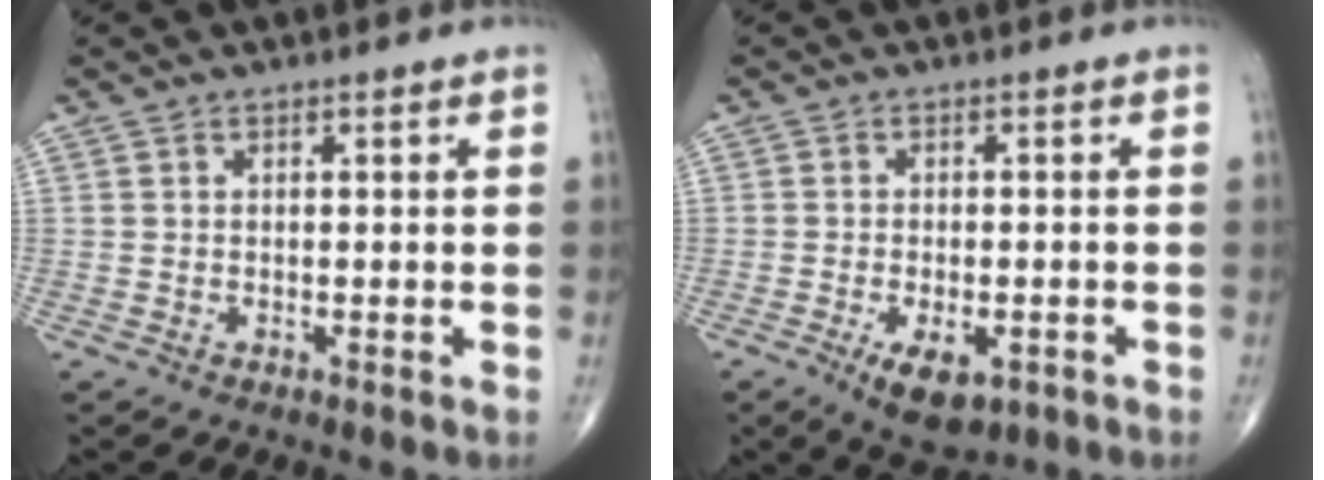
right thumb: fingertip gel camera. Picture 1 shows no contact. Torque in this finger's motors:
{"motor_torque": [-0.37, 0.04, 0.06, 0.04, 0.17]}